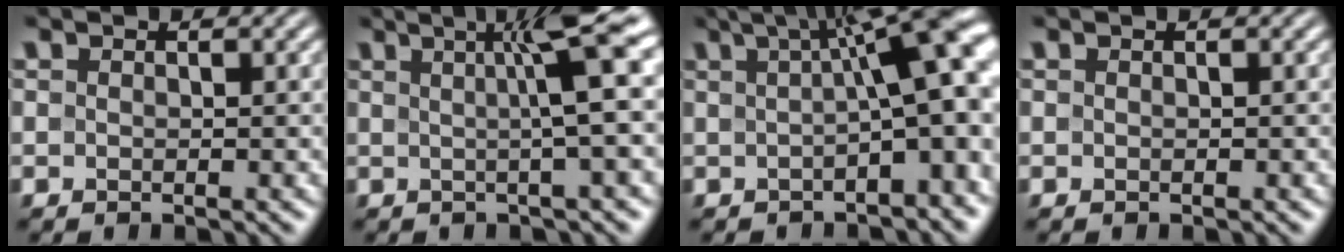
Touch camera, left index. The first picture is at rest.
{"total": 6.7, "force": [1.5, 0.8, 6.4], "torque": [-0.089, 0.015, 0.022]}
{"total": 11.1, "force": [1.7, 3.0, 10.5], "torque": [-0.116, 0.029, 0.019]}
{"total": 0.0}